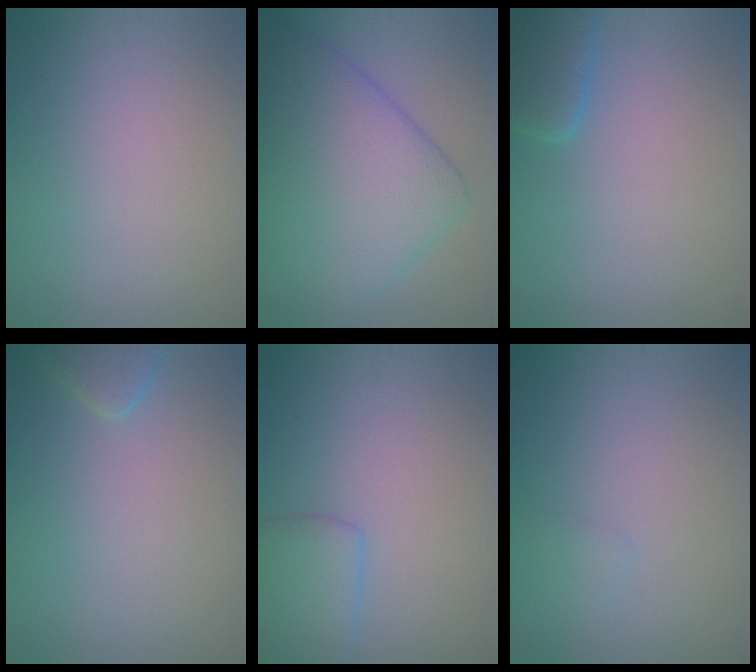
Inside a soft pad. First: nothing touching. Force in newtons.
{"total": 10.5, "press": 10.5, "slide": 0.1}
{"total": 2.6, "press": 2.6, "slide": 0.3}
{"total": 1.5, "press": 1.5, "slide": 0.2}
{"total": 2.7, "press": 2.7, "slide": 0.0}
{"total": 0.6, "press": 0.6, "slide": 0.0}